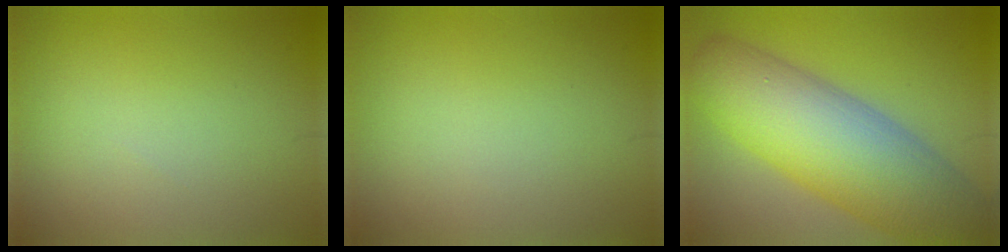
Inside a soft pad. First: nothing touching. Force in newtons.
{"total": 0.0}
{"total": 11.6, "press": 11.6, "slide": 0.3}